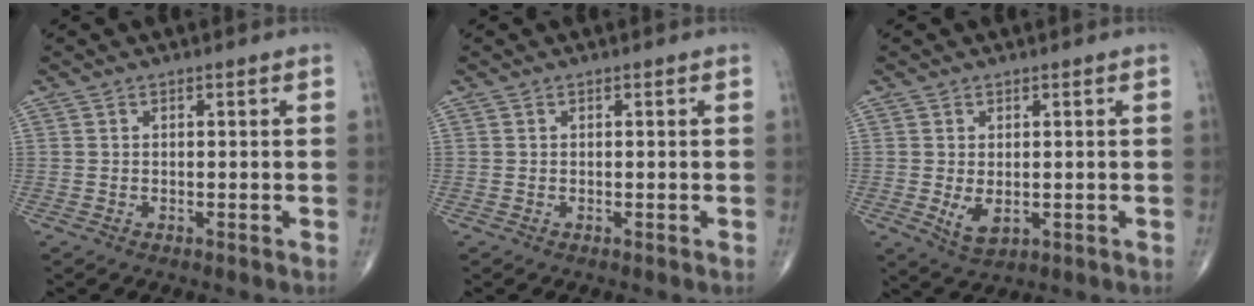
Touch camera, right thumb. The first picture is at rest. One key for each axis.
{"total": 0.0}
{"total": 4.0, "fx": -0.5, "fy": 2.3, "fz": 3.3, "tx": -0.051, "ty": -0.010, "tz": 0.003}